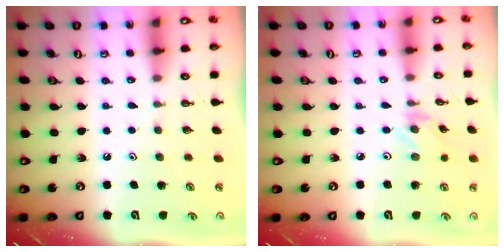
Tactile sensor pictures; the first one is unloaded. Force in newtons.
{"total": 0.5, "press": 0.5, "slide": 0.1}